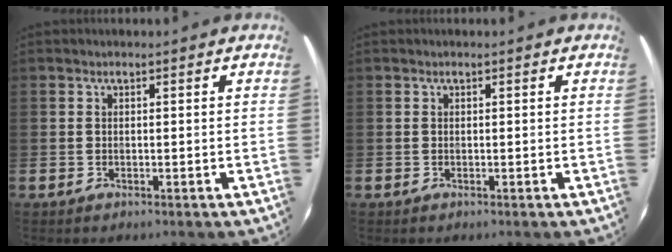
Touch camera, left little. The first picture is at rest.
{"total": 0.0}